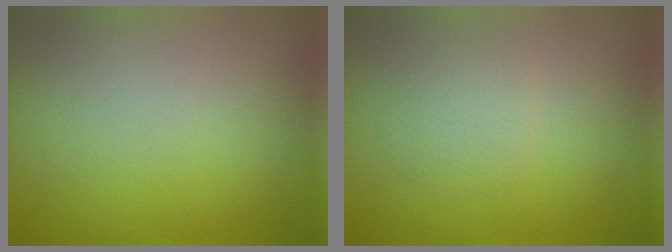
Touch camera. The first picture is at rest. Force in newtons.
{"total": 1.7, "press": 1.7, "slide": 0.1}